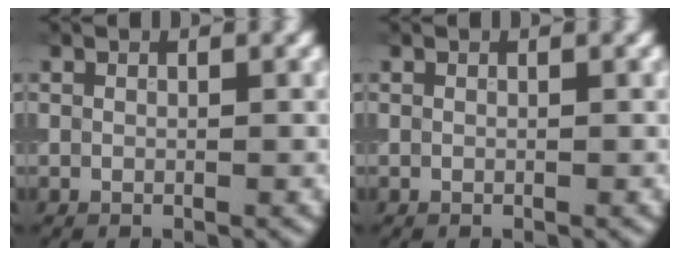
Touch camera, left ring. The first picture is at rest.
{"total": 0.0}